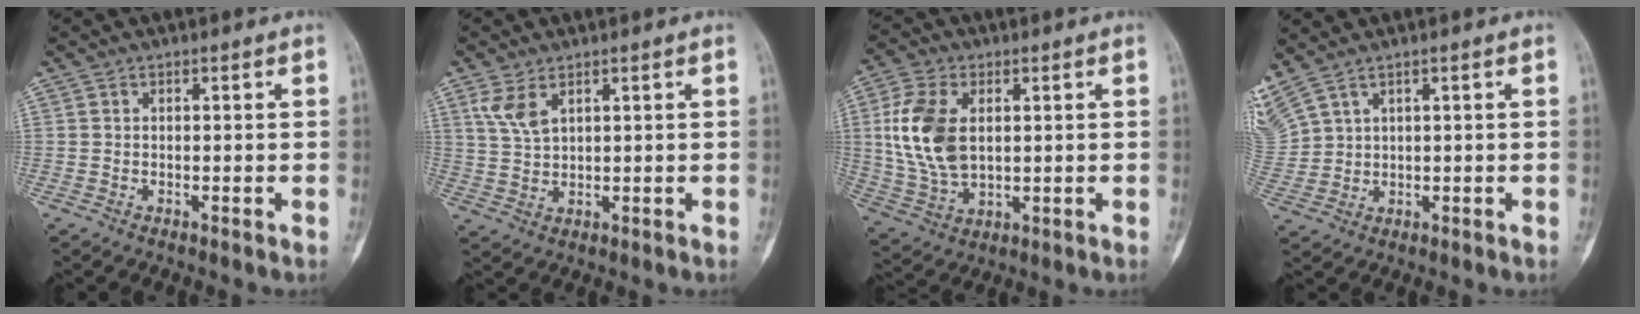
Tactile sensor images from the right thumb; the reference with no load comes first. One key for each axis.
{"total": 4.7, "fx": 2.4, "fy": 2.5, "fz": 3.3, "tx": -0.064, "ty": -0.004, "tz": 0.057}
{"total": 13.7, "fx": 2.3, "fy": 8.4, "fz": 10.6, "tx": -0.215, "ty": -0.004, "tz": 0.050}
{"total": 7.3, "fx": 5.1, "fy": 3.2, "fz": 4.1, "tx": -0.114, "ty": -0.007, "tz": 0.126}